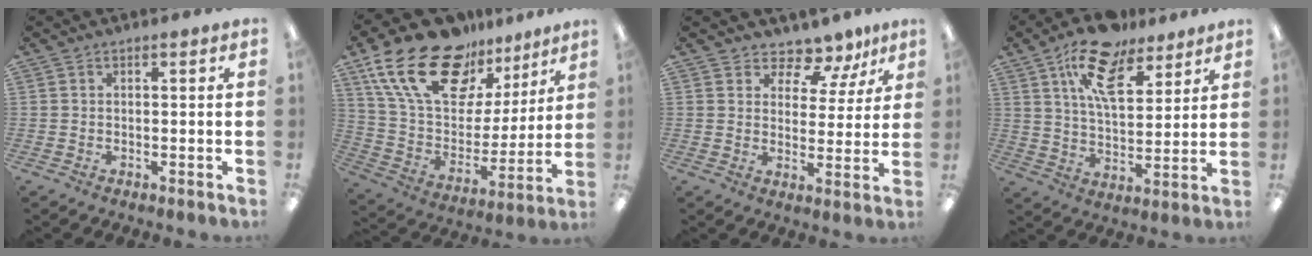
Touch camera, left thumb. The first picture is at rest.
{"total": 22.9, "force": [14.3, 12.8, 12.5], "torque": [-0.227, -0.068, 0.261]}
{"total": 7.7, "force": [6.3, 3.9, 2.1], "torque": [-0.034, -0.051, 0.114]}
{"total": 15.1, "force": [9.6, 7.1, 9.2], "torque": [-0.153, -0.036, 0.169]}